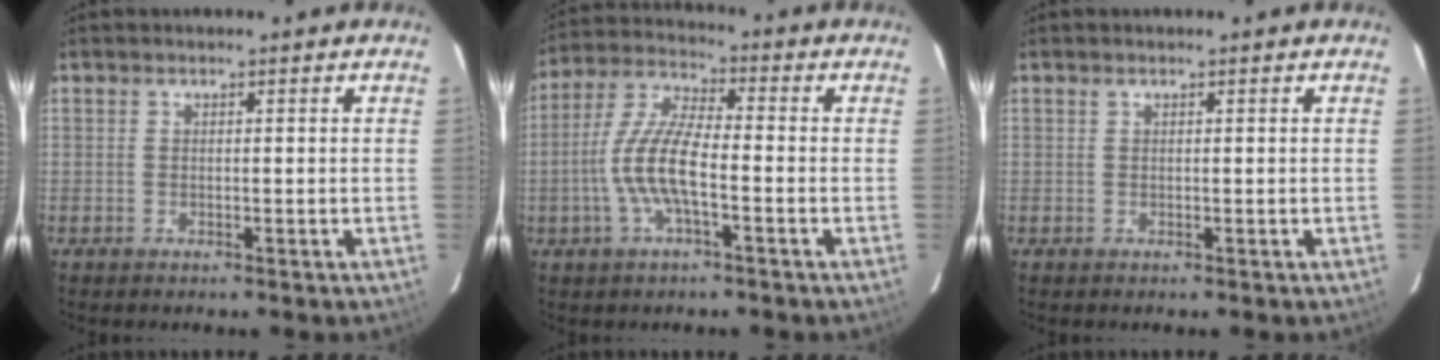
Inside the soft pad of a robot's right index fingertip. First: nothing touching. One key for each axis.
{"total": 10.3, "fx": -2.9, "fy": 2.8, "fz": 9.5, "tx": -0.204, "ty": 0.003, "tz": -0.058}
{"total": 0.0}